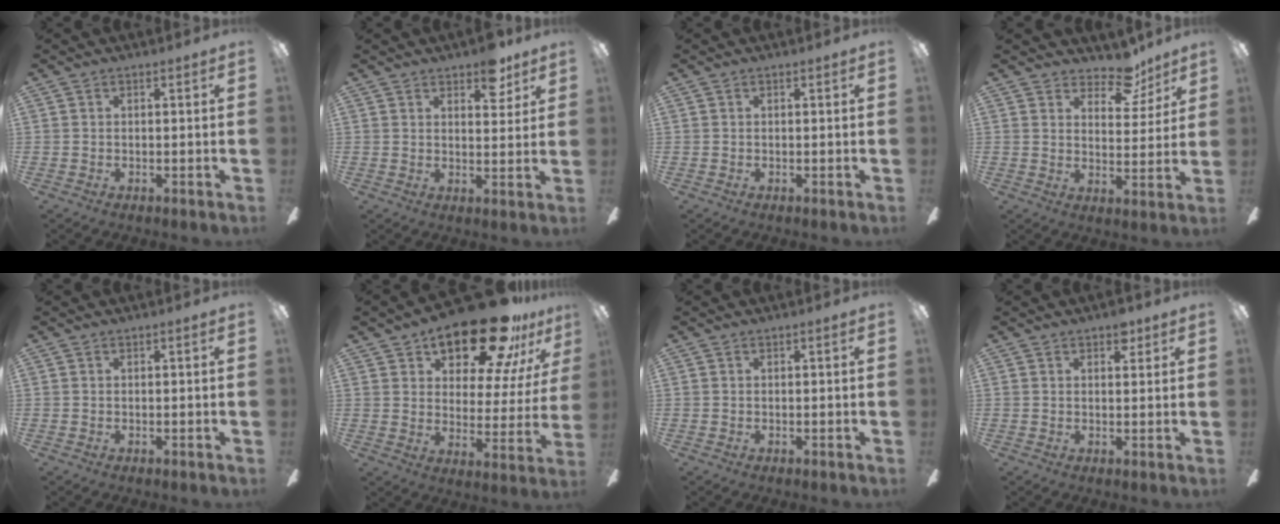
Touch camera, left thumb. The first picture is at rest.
{"total": 6.6, "force": [4.8, 3.1, 3.2], "torque": [-0.026, -0.021, 0.081]}
{"total": 0.0}
{"total": 9.5, "force": [7.4, 4.6, 3.6], "torque": [-0.041, -0.044, 0.131]}
{"total": 0.0}
{"total": 21.0, "force": [16.2, 7.5, 11.0], "torque": [-0.178, -0.108, 0.274]}
{"total": 0.0}
{"total": 3.3, "force": [2.3, 1.7, 1.7], "torque": [-0.005, -0.008, 0.034]}